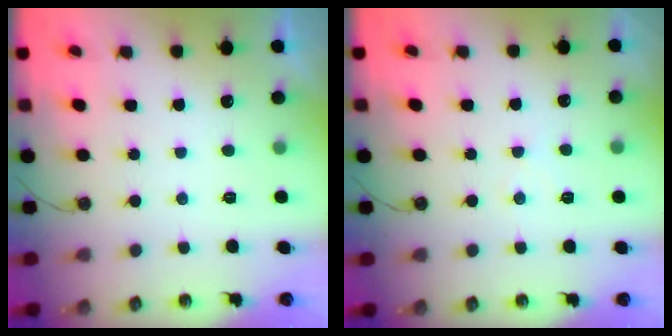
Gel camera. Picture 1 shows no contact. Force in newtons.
{"total": 5.0, "press": 5.0, "slide": 0.7}